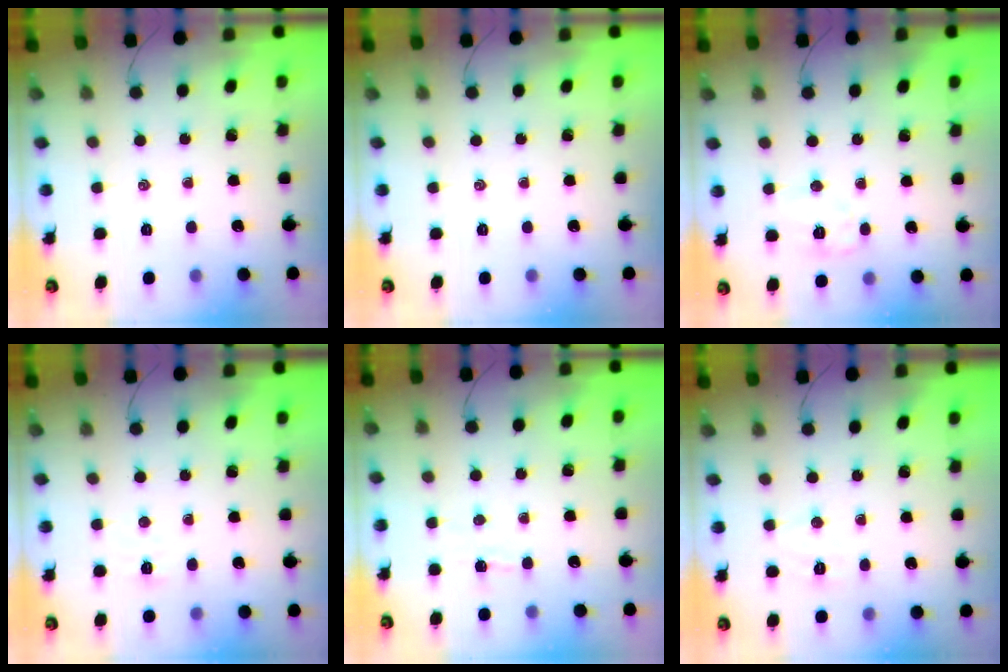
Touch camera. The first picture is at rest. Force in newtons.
{"total": 0.0}
{"total": 6.9, "press": 6.9, "slide": 0.4}
{"total": 3.9, "press": 3.7, "slide": 1.0}
{"total": 2.9, "press": 2.8, "slide": 0.8}
{"total": 5.6, "press": 5.5, "slide": 1.0}